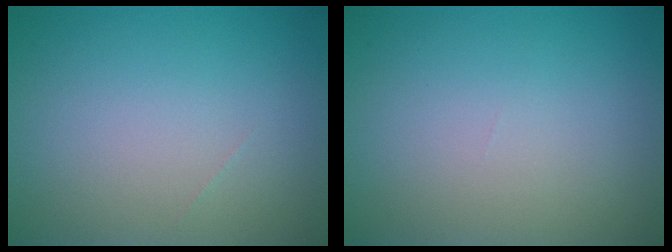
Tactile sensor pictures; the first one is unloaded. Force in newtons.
{"total": 0.0}